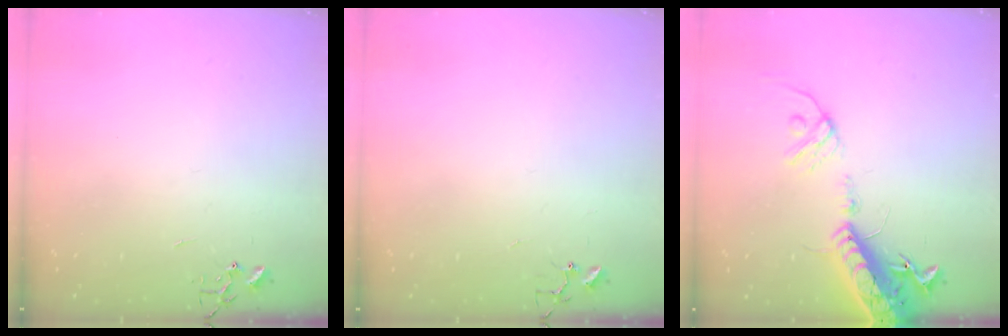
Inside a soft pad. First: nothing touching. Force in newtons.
{"total": 3.8, "press": 3.7, "slide": 0.3}
{"total": 17.4, "press": 16.9, "slide": 4.1}